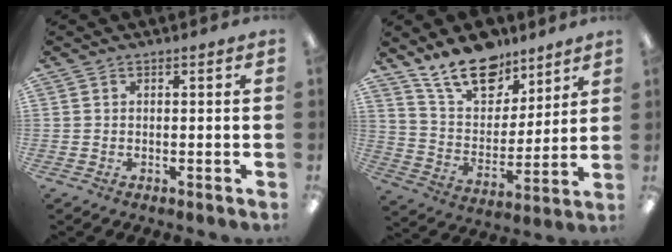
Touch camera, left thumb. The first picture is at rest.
{"total": 16.3, "force": [12.3, 8.3, 6.8], "torque": [-0.121, -0.069, 0.224]}